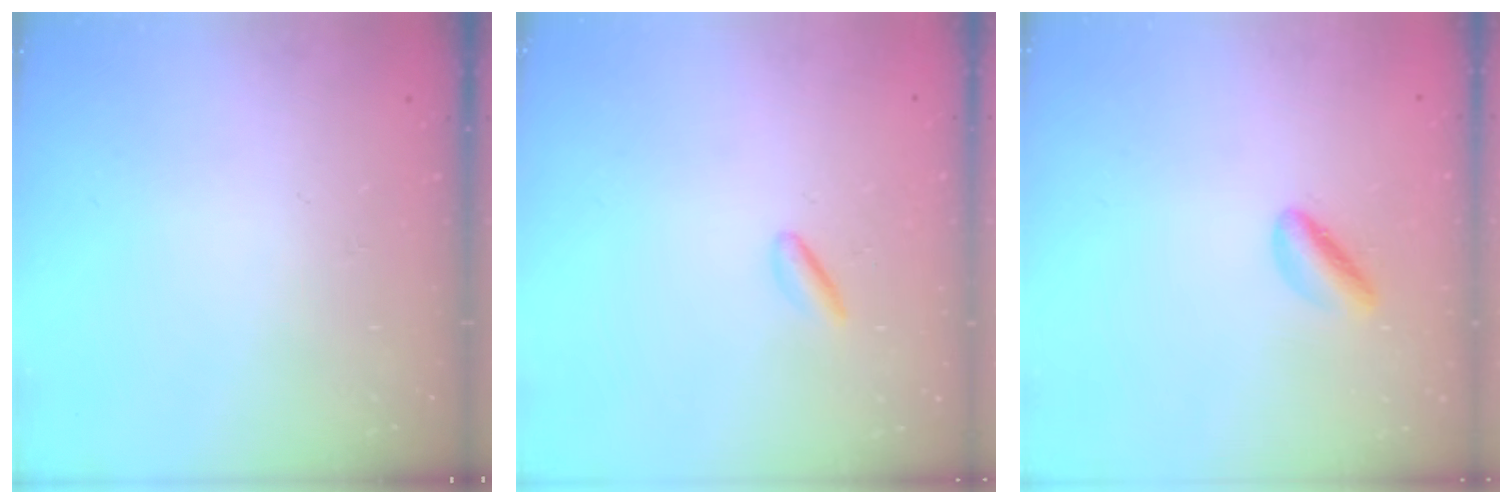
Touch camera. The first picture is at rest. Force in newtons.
{"total": 1.6, "press": 1.5, "slide": 0.7}
{"total": 4.3, "press": 4.1, "slide": 1.4}